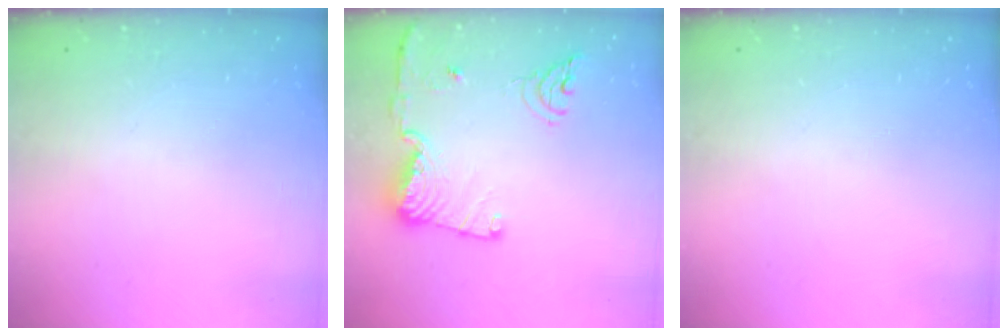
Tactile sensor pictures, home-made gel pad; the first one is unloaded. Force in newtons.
{"total": 14.9, "press": 14.8, "slide": 1.6}
{"total": 0.0}